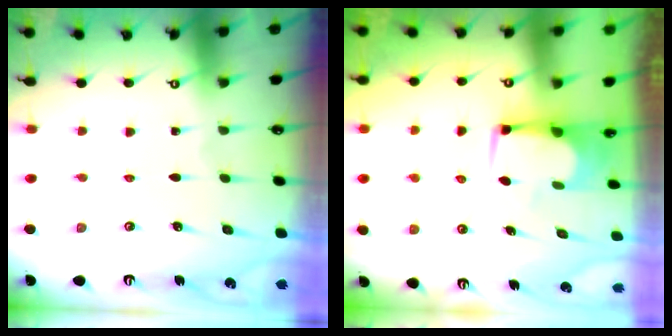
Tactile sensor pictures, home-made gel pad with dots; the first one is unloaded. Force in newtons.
{"total": 2.4, "press": 2.4, "slide": 0.2}